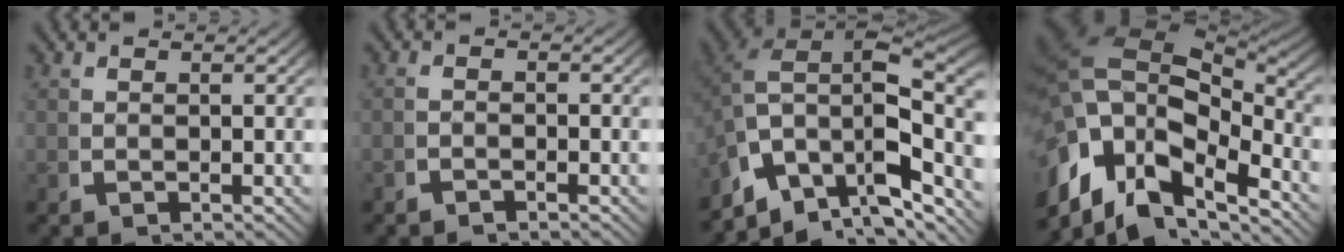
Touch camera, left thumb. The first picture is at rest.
{"total": 1.2, "force": [-1.1, 0.4, 0.1], "torque": [0.001, -0.002, -0.023]}
{"total": 15.9, "force": [-0.4, 10.1, 12.3], "torque": [-0.228, -0.034, 0.002]}
{"total": 19.0, "force": [0.8, 13.1, 13.7], "torque": [-0.258, -0.018, 0.009]}